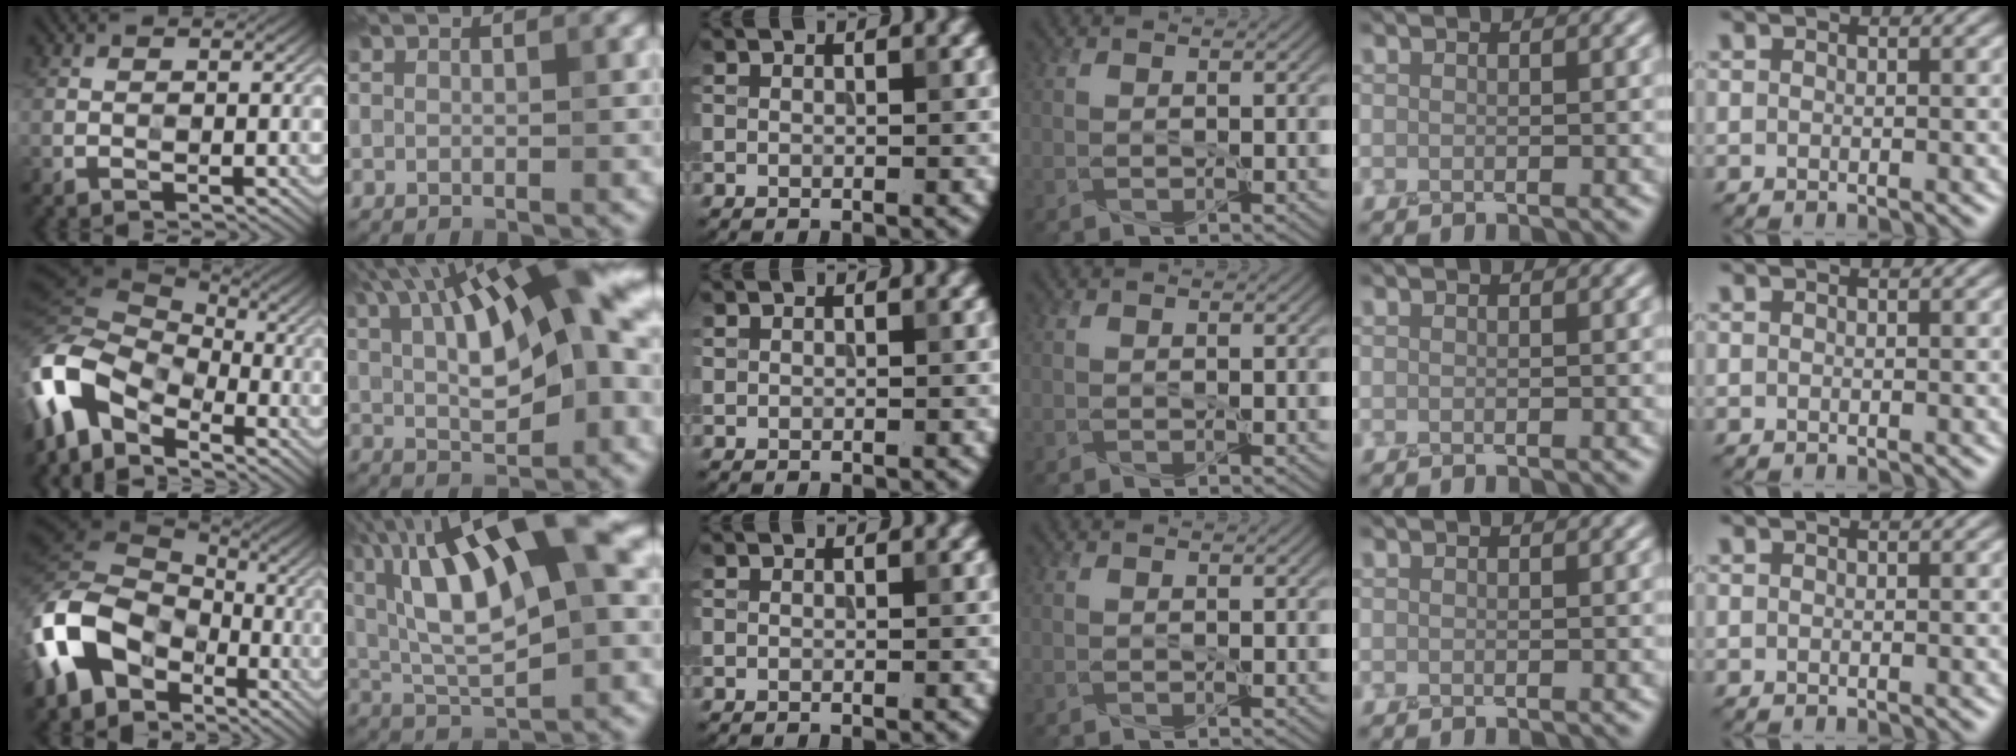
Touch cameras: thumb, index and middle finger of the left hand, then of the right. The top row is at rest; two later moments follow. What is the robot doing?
{"motion": "peel", "object": "sticker"}